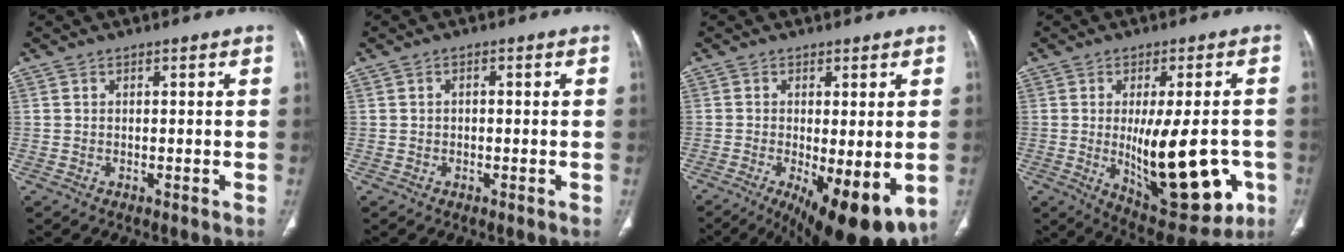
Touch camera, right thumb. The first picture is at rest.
{"total": 0.9, "force": [0.0, 0.6, 0.6], "torque": [-0.009, 0.005, -0.002]}
{"total": 15.0, "force": [-5.3, 4.9, 13.1], "torque": [-0.171, -0.025, -0.067]}
{"total": 19.0, "force": [-3.6, 7.4, 17.1], "torque": [-0.232, -0.018, -0.026]}